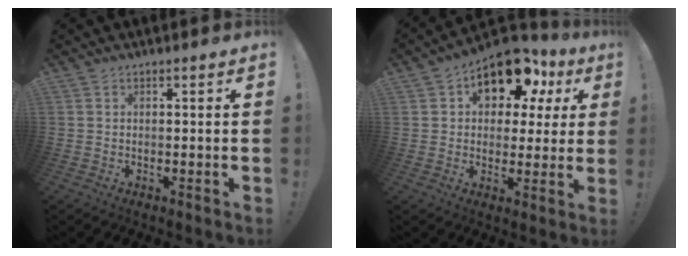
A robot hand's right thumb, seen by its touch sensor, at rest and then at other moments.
{"total": 14.7, "force": [7.9, 8.6, 8.9], "torque": [-0.123, -0.045, 0.137]}